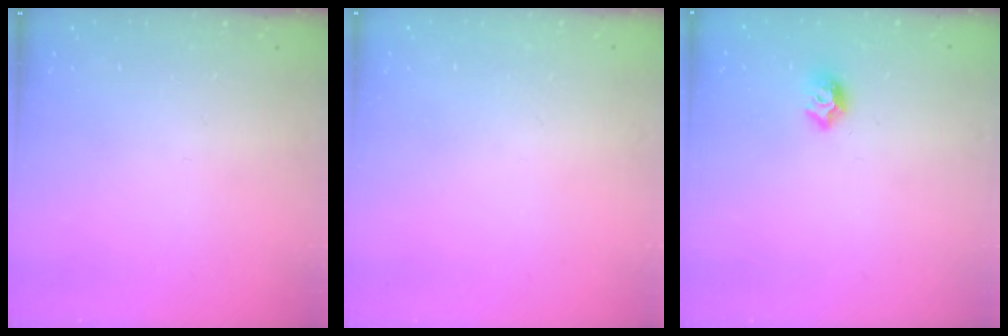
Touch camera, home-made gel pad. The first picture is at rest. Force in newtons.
{"total": 0.8, "press": 0.8, "slide": 0.0}
{"total": 7.5, "press": 7.5, "slide": 0.6}